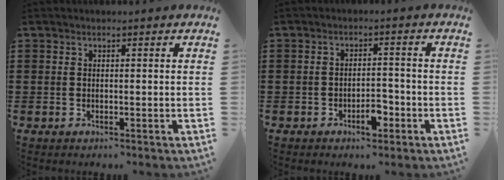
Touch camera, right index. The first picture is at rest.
{"total": 3.6, "force": [-2.0, 1.6, 2.5], "torque": [-0.042, 0.006, -0.037]}